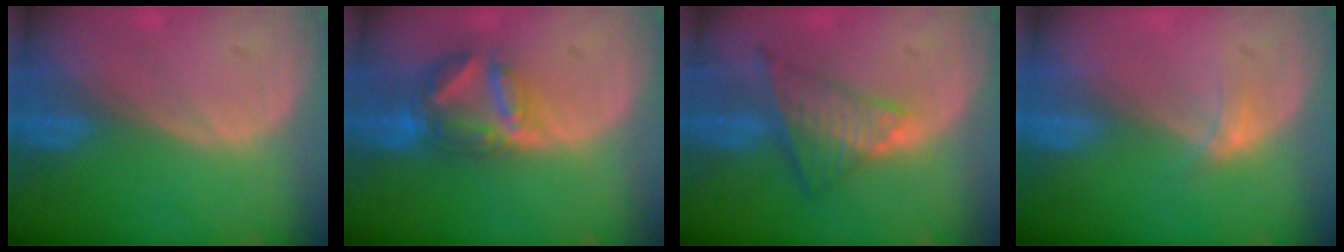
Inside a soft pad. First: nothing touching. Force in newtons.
{"total": 7.2, "press": 6.3, "slide": 3.4}
{"total": 7.6, "press": 6.4, "slide": 4.1}
{"total": 1.9, "press": 1.5, "slide": 1.1}